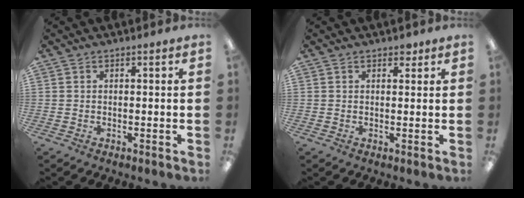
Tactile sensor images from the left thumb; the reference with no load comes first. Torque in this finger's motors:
{"motor_torque": [0.16, 0.08, 0.23, -0.04, 0.00]}